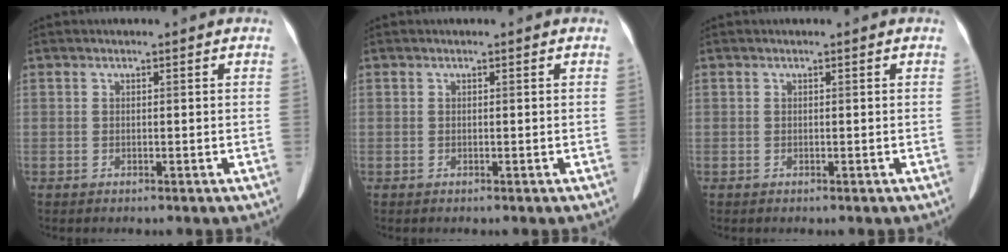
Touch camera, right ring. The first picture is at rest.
{"total": 0.0}
{"total": 0.0}